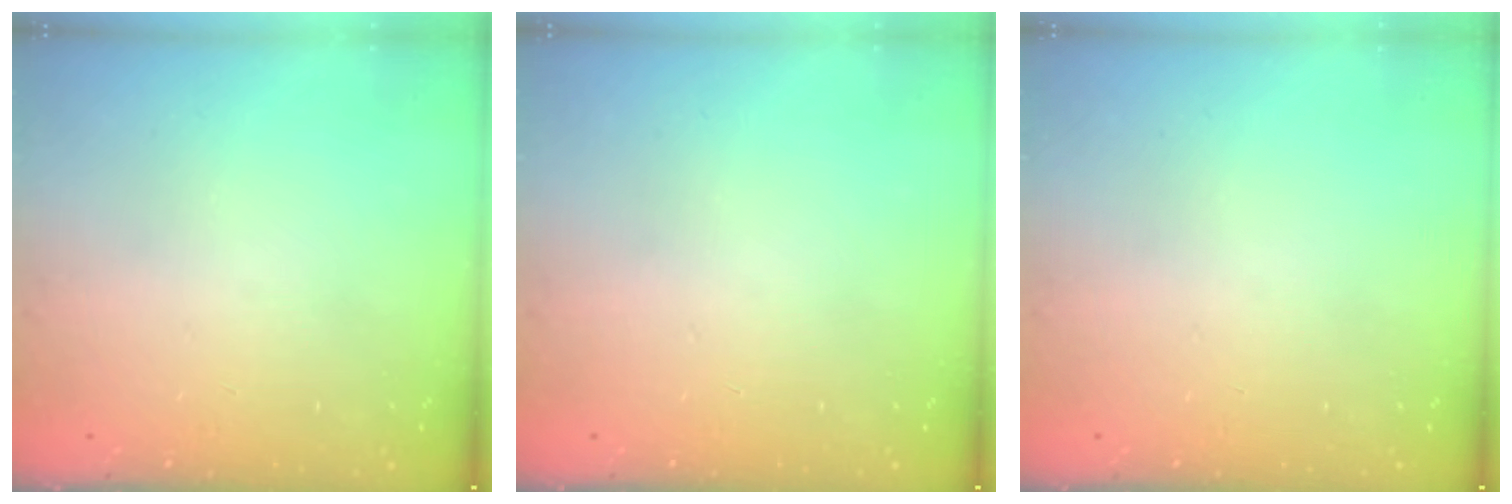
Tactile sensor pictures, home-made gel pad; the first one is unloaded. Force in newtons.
{"total": 0.0}
{"total": 0.0}